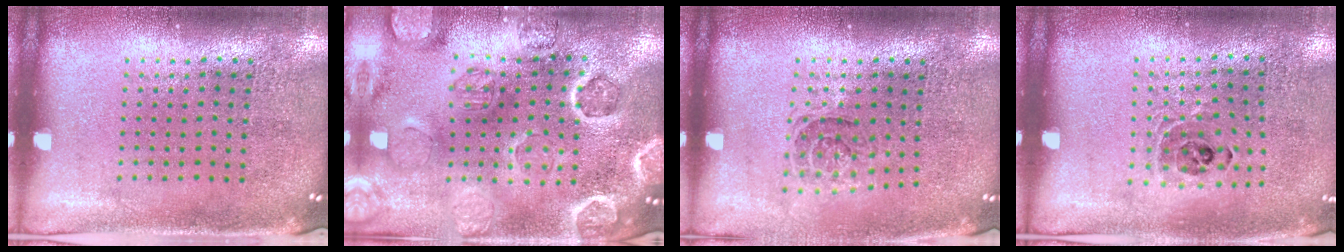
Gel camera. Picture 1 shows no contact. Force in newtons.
{"total": 2.7, "press": 2.7, "slide": 0.2}
{"total": 1.1, "press": 1.1, "slide": 0.4}
{"total": 0.9, "press": 0.9, "slide": 0.1}